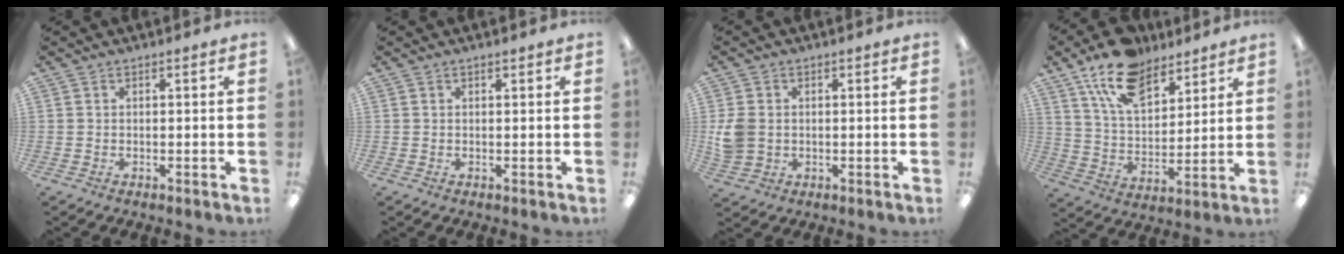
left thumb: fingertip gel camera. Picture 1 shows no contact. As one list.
[{"total": 0.5, "force": [0.4, 0.0, 0.3], "torque": [-0.007, 0.001, 0.007]}, {"total": 5.6, "force": [0.4, 4.7, 3.1], "torque": [-0.071, 0.008, 0.011]}, {"total": 15.2, "force": [10.6, 7.7, 7.6], "torque": [-0.147, -0.041, 0.196]}]